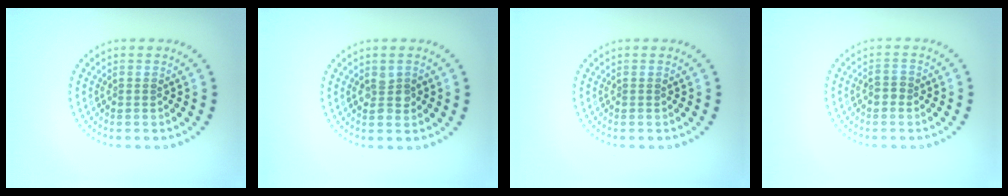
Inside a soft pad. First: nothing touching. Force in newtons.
{"total": 1.4, "press": 1.4, "slide": 0.2}
{"total": 0.0}
{"total": 1.1, "press": 1.1, "slide": 0.4}